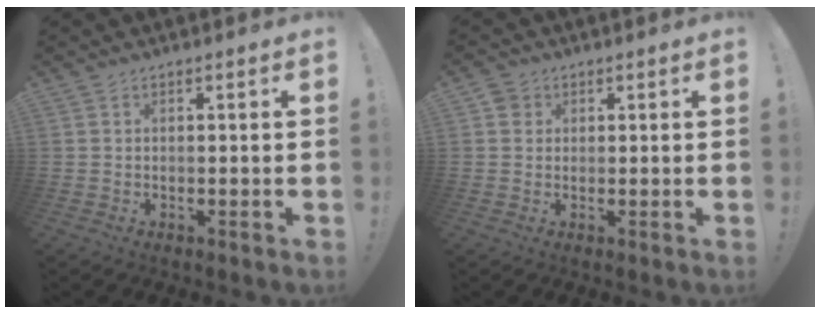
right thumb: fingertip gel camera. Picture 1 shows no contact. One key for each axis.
{"total": 2.9, "fx": 1.1, "fy": 2.5, "fz": 0.8, "tx": -0.004, "ty": -0.001, "tz": 0.019}